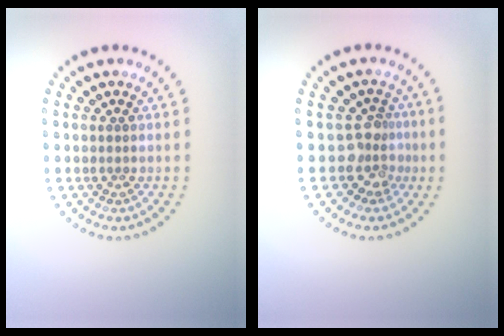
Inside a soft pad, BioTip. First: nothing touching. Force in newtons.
{"total": 2.6, "press": 1.9, "slide": 1.7}